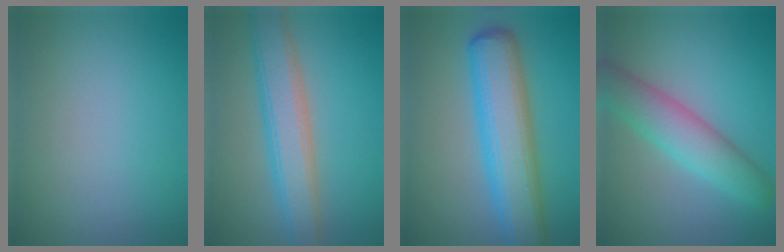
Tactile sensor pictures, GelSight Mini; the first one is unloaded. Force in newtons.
{"total": 5.9, "press": 5.8, "slide": 0.4}
{"total": 8.6, "press": 8.6, "slide": 0.2}
{"total": 5.6, "press": 5.6, "slide": 0.2}